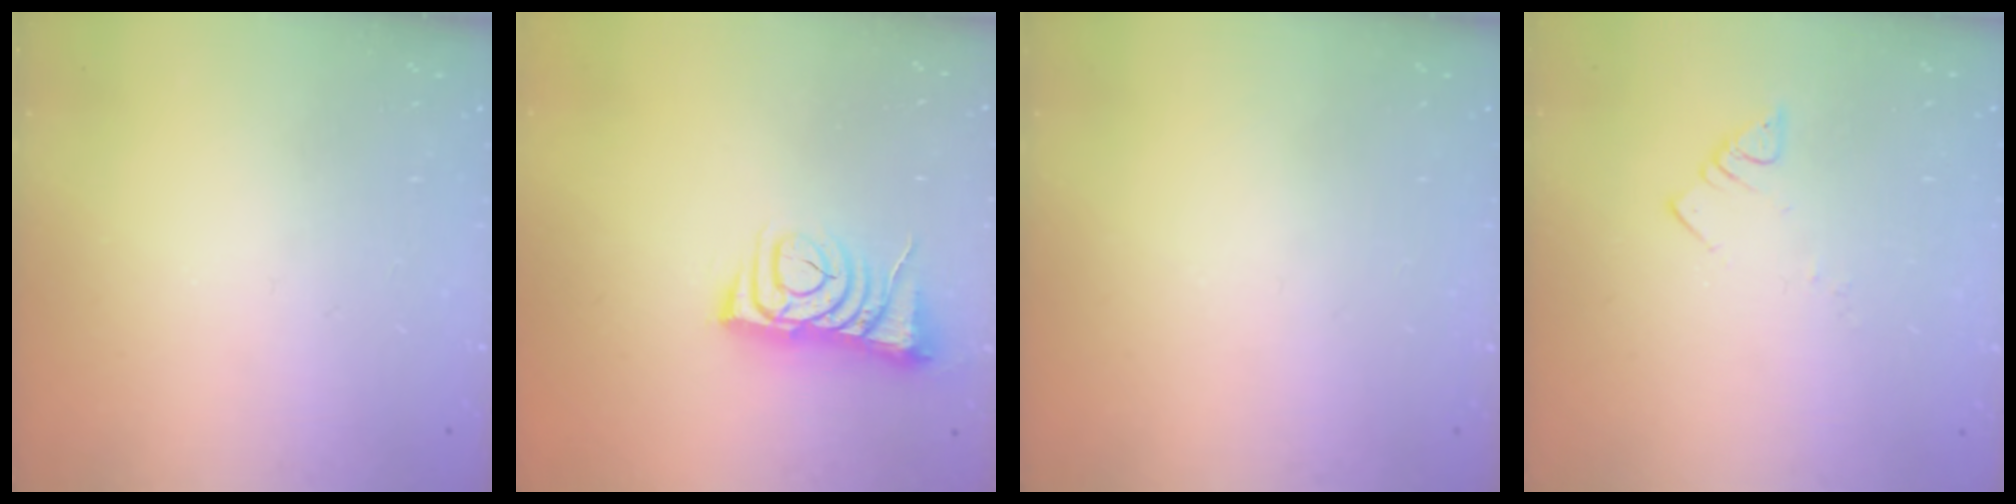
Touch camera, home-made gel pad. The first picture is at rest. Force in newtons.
{"total": 7.3, "press": 7.2, "slide": 0.9}
{"total": 0.0}
{"total": 3.4, "press": 3.4, "slide": 0.3}